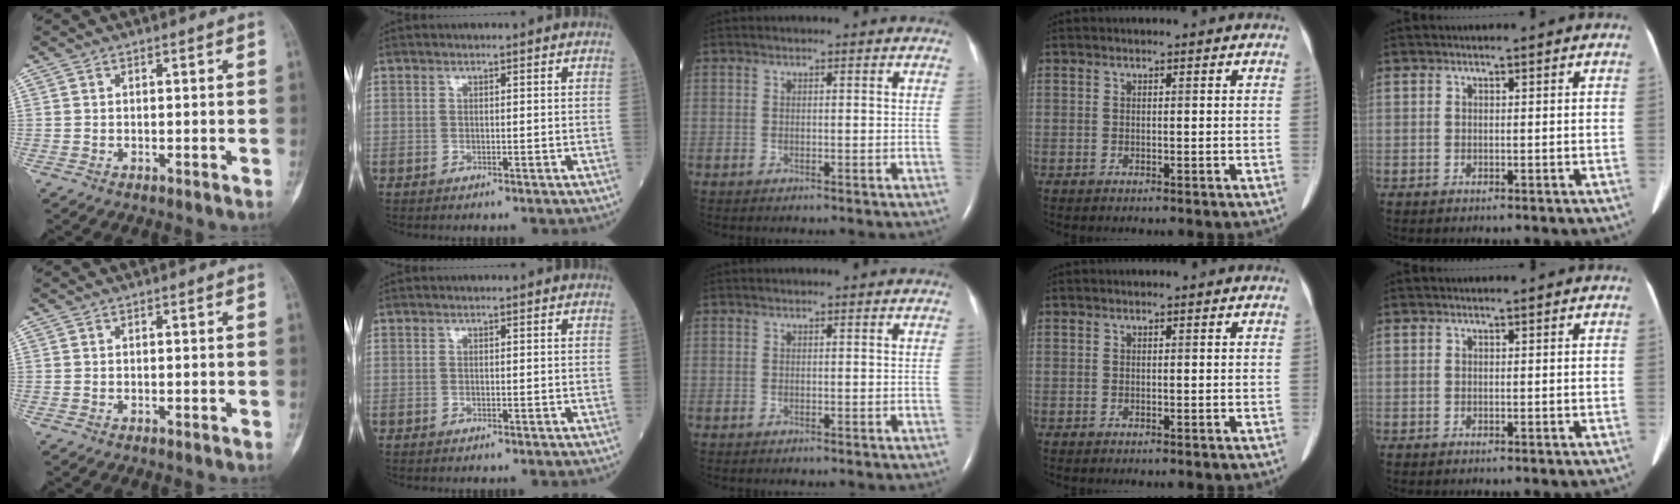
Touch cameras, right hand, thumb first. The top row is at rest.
{}